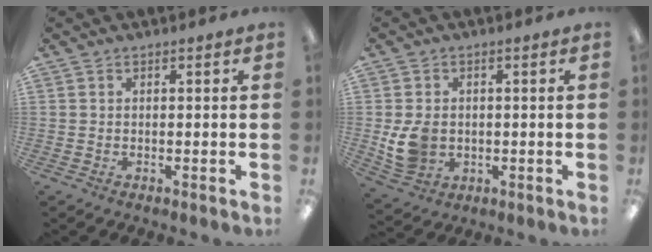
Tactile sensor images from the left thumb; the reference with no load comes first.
{"total": 7.0, "force": [-0.4, 5.8, 3.8], "torque": [-0.074, 0.005, -0.005]}